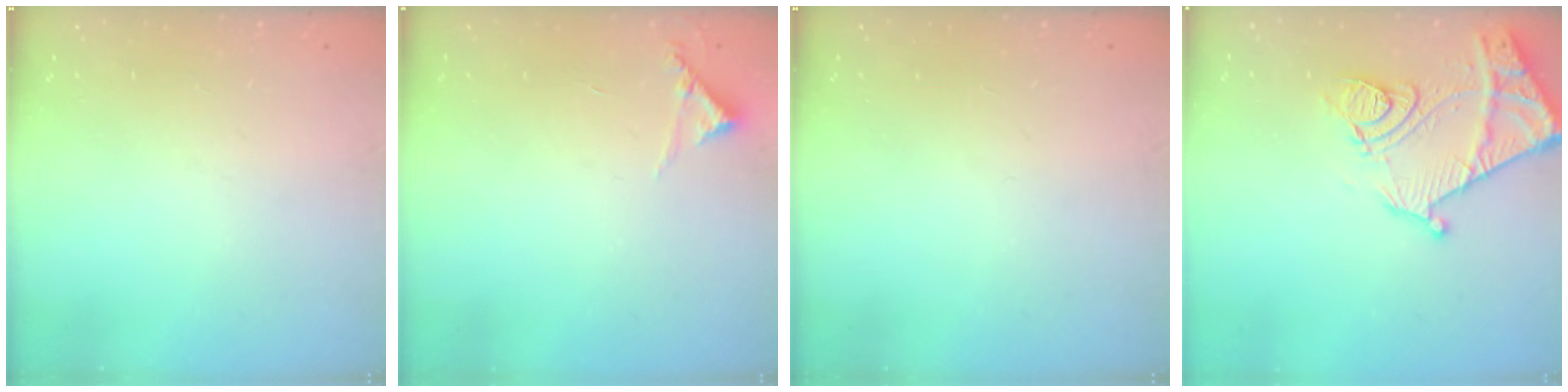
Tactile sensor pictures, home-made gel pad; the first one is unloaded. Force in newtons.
{"total": 3.8, "press": 3.8, "slide": 0.2}
{"total": 0.0}
{"total": 14.3, "press": 14.3, "slide": 1.4}